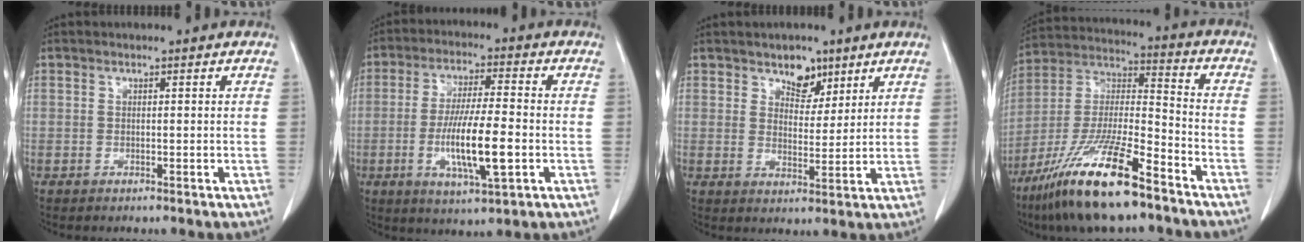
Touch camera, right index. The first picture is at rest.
{"total": 11.3, "force": [-2.7, 1.6, 10.9], "torque": [-0.204, -0.010, -0.047]}
{"total": 4.9, "force": [3.4, 2.8, 2.2], "torque": [-0.027, 0.001, 0.057]}
{"total": 18.4, "force": [-12.1, 2.6, 13.5], "torque": [-0.293, -0.031, -0.225]}